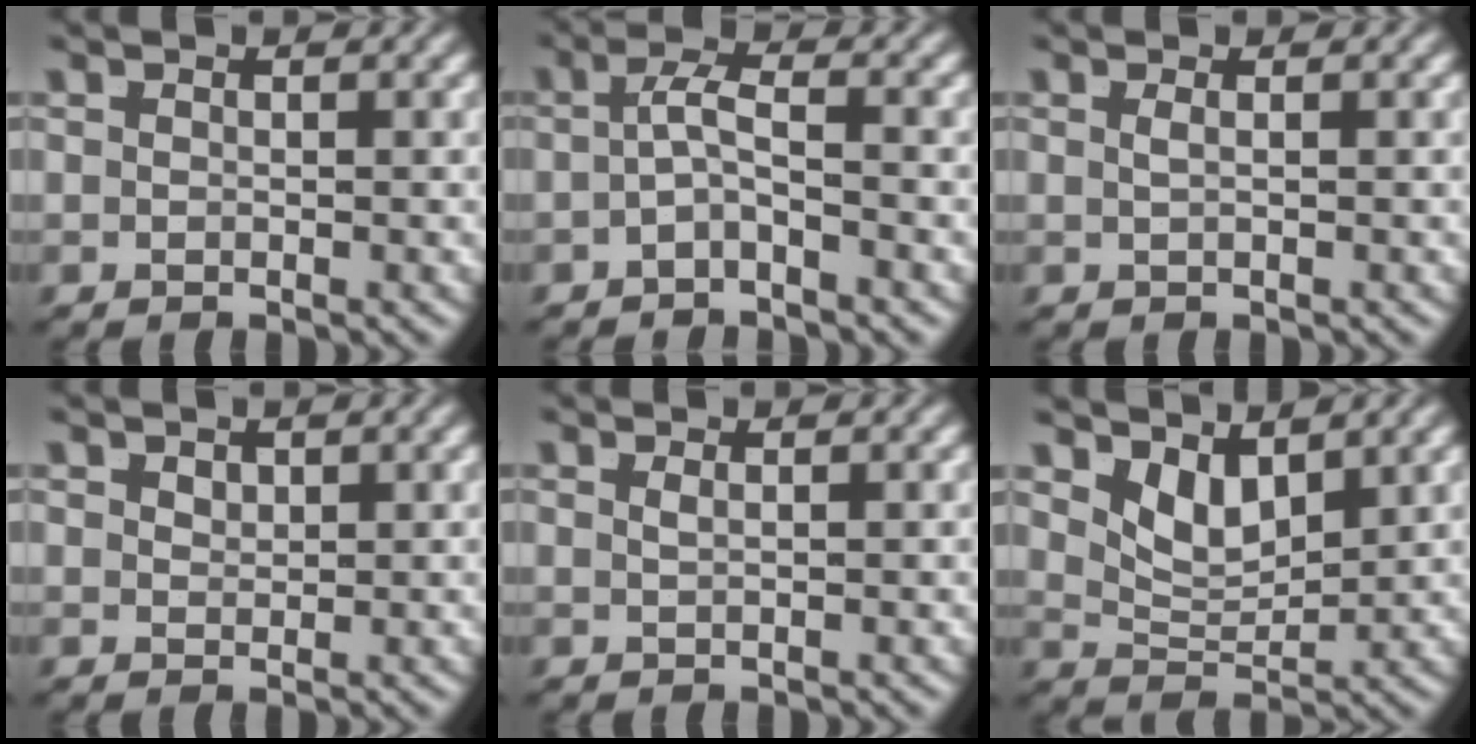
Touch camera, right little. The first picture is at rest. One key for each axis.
{"total": 1.9, "fx": -0.9, "fy": 0.2, "fz": 1.6, "tx": -0.030, "ty": -0.006, "tz": -0.016}
{"total": 0.9, "fx": -0.1, "fy": -0.9, "fz": 0.3, "tx": -0.004, "ty": -0.004, "tz": 0.002}
{"total": 0.8, "fx": 0.8, "fy": -0.1, "fz": 0.2, "tx": 0.002, "ty": -0.008, "tz": 0.025}
{"total": 0.9, "fx": 0.0, "fy": -0.9, "fz": 0.2, "tx": 0.001, "ty": -0.005, "tz": 0.007}
{"total": 4.1, "fx": 2.2, "fy": 2.1, "fz": 2.8, "tx": -0.040, "ty": -0.009, "tz": 0.039}